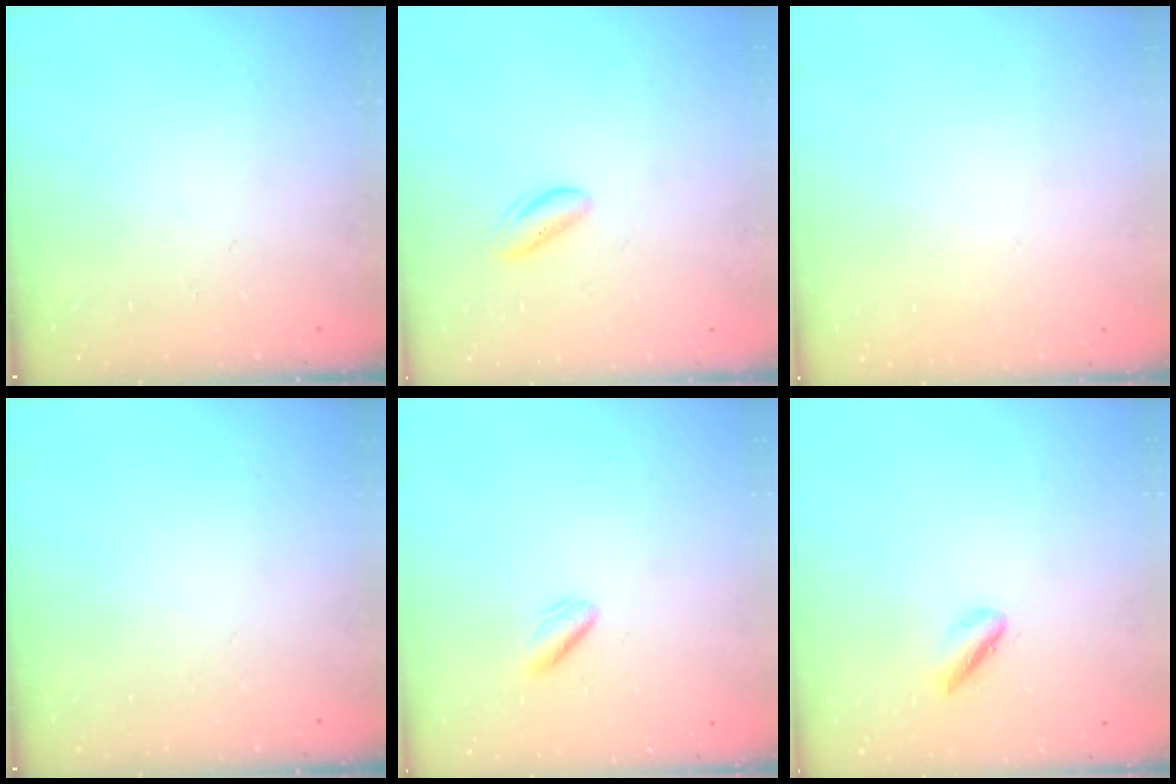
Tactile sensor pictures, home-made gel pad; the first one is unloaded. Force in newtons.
{"total": 2.9, "press": 2.9, "slide": 0.3}
{"total": 2.2, "press": 2.2, "slide": 0.1}
{"total": 0.0}
{"total": 1.7, "press": 1.3, "slide": 1.0}
{"total": 1.9, "press": 1.8, "slide": 0.4}